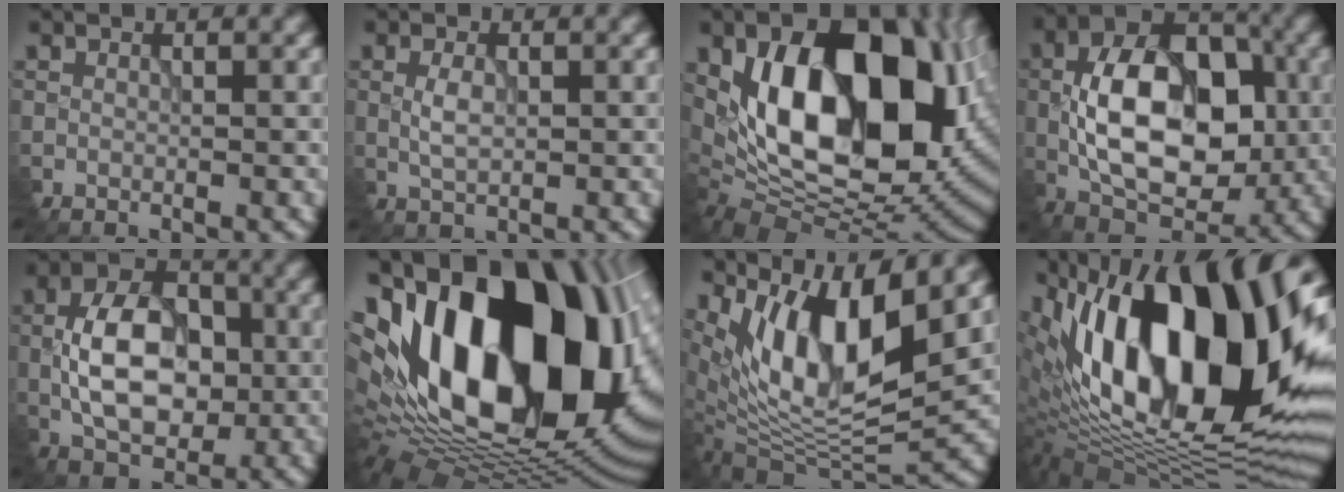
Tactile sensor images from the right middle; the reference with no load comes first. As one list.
[{"total": 1.8, "force": [-0.3, 0.9, 1.5], "torque": [-0.042, -0.001, -0.002]}, {"total": 17.0, "force": [2.6, 10.4, 13.1], "torque": [-0.212, -0.010, 0.044]}, {"total": 11.9, "force": [-1.3, 7.0, 9.5], "torque": [-0.157, 0.017, -0.032]}, {"total": 8.7, "force": [-1.2, 5.3, 6.8], "torque": [-0.127, 0.012, -0.026]}, {"total": 19.2, "force": [2.4, 11.8, 15.0], "torque": [-0.270, 0.019, 0.038]}, {"total": 11.0, "force": [4.8, 3.9, 9.1], "torque": [-0.158, -0.004, 0.092]}, {"total": 20.1, "force": [4.1, 9.6, 17.1], "torque": [-0.272, 0.034, 0.051]}]